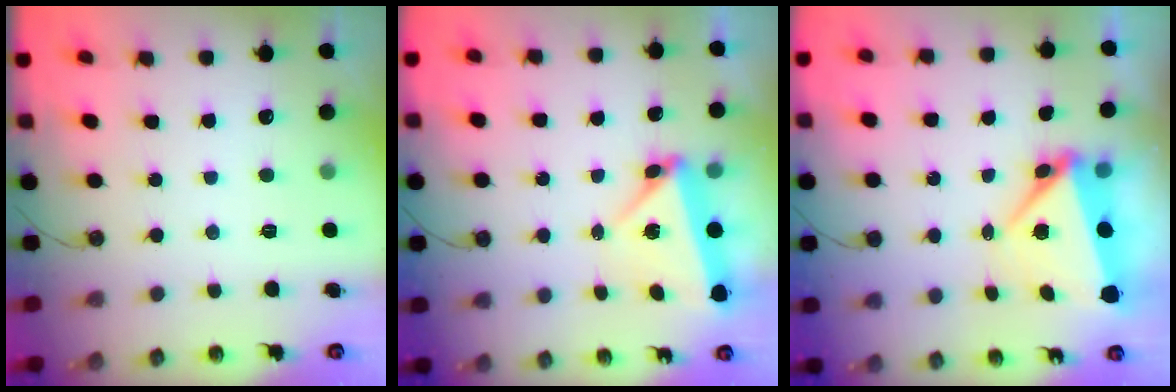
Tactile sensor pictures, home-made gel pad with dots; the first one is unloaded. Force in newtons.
{"total": 5.3, "press": 5.3, "slide": 0.2}
{"total": 6.7, "press": 6.7, "slide": 0.5}